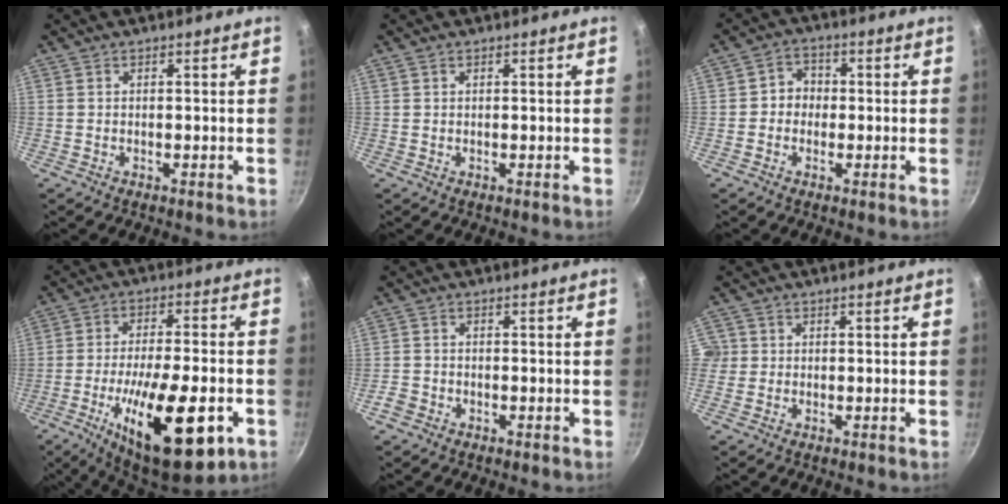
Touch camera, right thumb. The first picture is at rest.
{"total": 0.6, "force": [0.4, 0.3, 0.3], "torque": [-0.005, 0.002, 0.006]}
{"total": 4.3, "force": [-0.4, 3.9, 1.8], "torque": [0.005, 0.012, -0.014]}
{"total": 22.0, "force": [-8.0, 7.3, 19.1], "torque": [-0.287, 0.014, -0.119]}
{"total": 2.4, "force": [-1.5, 1.7, 0.9], "torque": [-0.019, 0.013, -0.030]}
{"total": 2.2, "force": [-0.1, 2.1, 0.3], "torque": [0.008, 0.006, -0.005]}